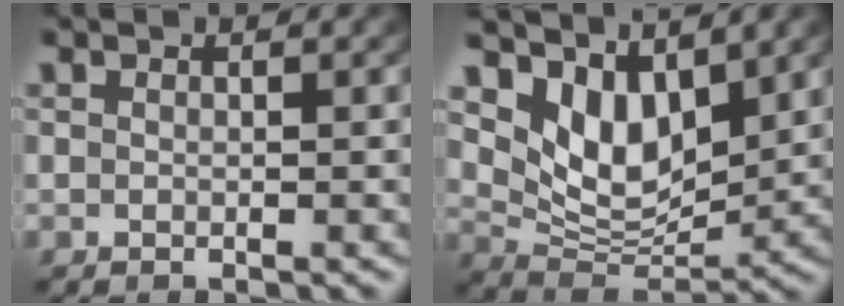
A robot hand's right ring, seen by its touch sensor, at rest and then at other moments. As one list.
[{"total": 10.0, "force": [2.8, 7.3, 6.2], "torque": [-0.123, -0.017, 0.048]}]